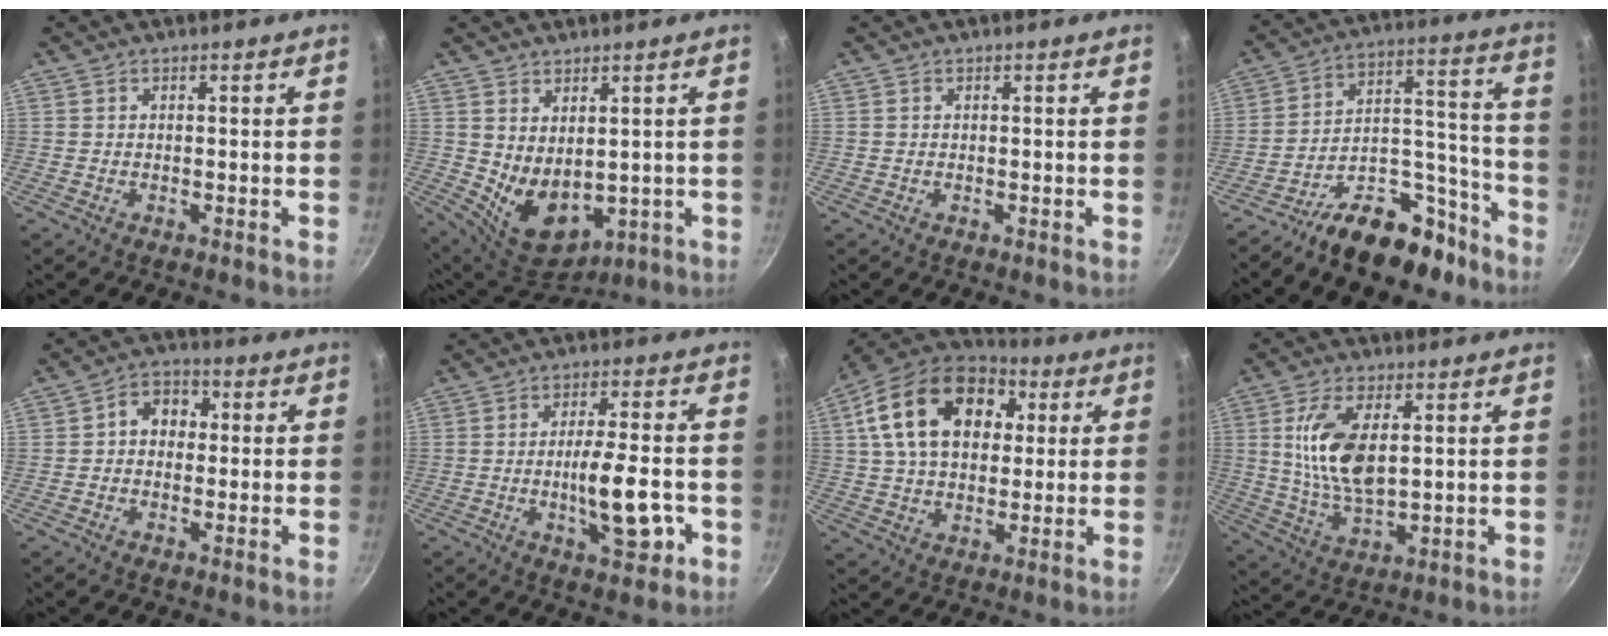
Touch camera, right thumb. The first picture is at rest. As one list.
[{"total": 9.9, "force": [1.4, 6.5, 7.3], "torque": [-0.102, -0.036, 0.054]}, {"total": 0.0}, {"total": 18.1, "force": [-13.3, 8.5, 8.9], "torque": [-0.087, 0.127, -0.205]}, {"total": 6.2, "force": [0.5, 5.0, 3.5], "torque": [-0.022, 0.014, -0.006]}, {"total": 10.5, "force": [-2.9, 3.4, 9.5], "torque": [-0.129, 0.015, -0.042]}, {"total": 21.9, "force": [6.2, 14.8, 14.8], "torque": [-0.239, 0.012, 0.095]}, {"total": 12.8, "force": [2.8, 6.2, 10.9], "torque": [-0.202, -0.013, 0.060]}]